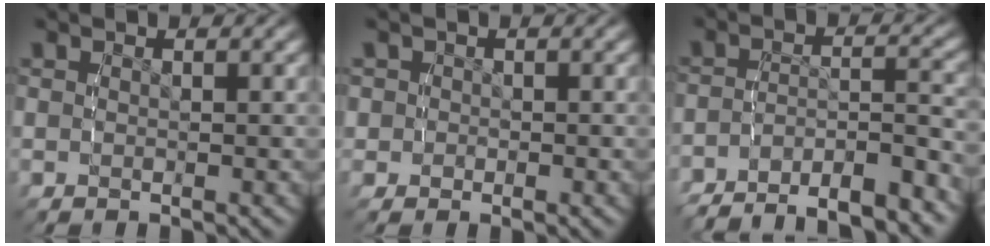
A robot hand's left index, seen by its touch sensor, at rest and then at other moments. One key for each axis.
{"total": 1.8, "fx": -0.1, "fy": 1.8, "fz": 0.1, "tx": -0.008, "ty": -0.006, "tz": -0.003}
{"total": 9.1, "fx": -8.2, "fy": 2.5, "fz": 2.9, "tx": -0.026, "ty": -0.018, "tz": -0.125}